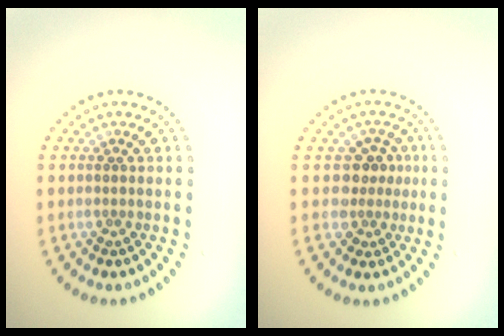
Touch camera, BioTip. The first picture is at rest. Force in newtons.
{"total": 2.6, "press": 2.0, "slide": 1.7}